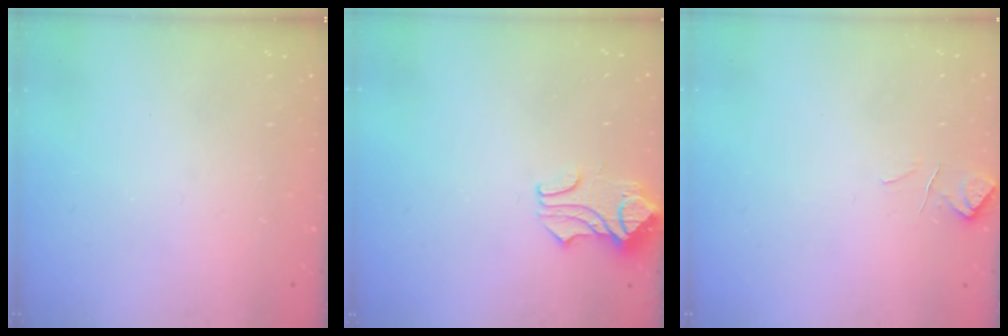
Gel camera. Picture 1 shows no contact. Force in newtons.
{"total": 0.8, "press": 0.5, "slide": 0.6}
{"total": 0.8, "press": 0.3, "slide": 0.7}